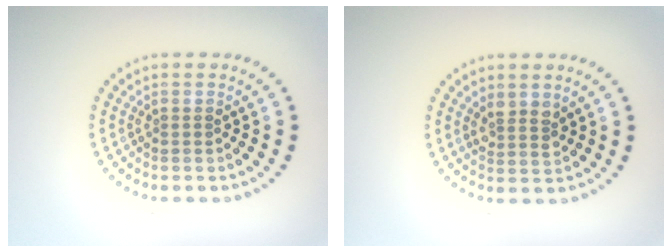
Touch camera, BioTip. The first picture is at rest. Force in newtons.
{"total": 1.8, "press": 1.5, "slide": 1.0}